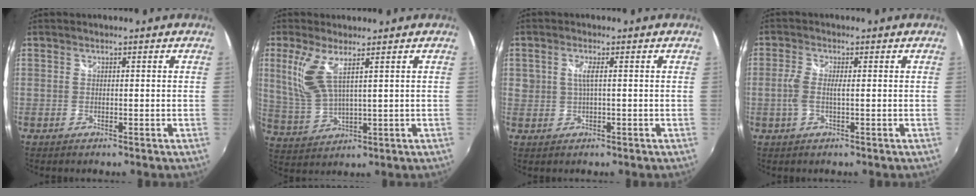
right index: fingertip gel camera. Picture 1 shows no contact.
{"total": 7.9, "force": [3.8, 2.4, 6.5], "torque": [-0.148, -0.005, 0.088]}
{"total": 2.1, "force": [0.1, 0.8, 1.9], "torque": [-0.040, 0.001, 0.003]}
{"total": 3.6, "force": [-0.2, 0.9, 3.5], "torque": [-0.074, -0.001, -0.006]}